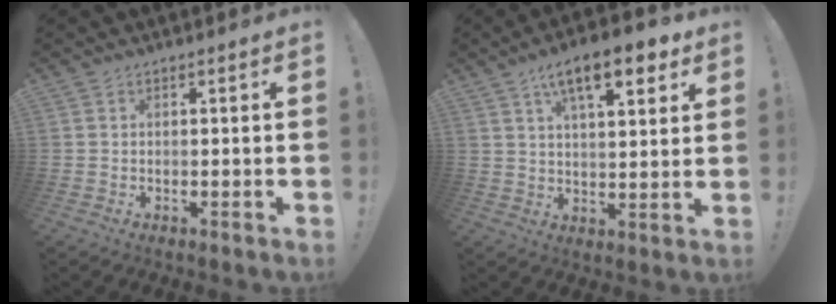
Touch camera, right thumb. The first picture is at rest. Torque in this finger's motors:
{"motor_torque": [0.41, 1.86, 1.05, 1.15, 0.40]}